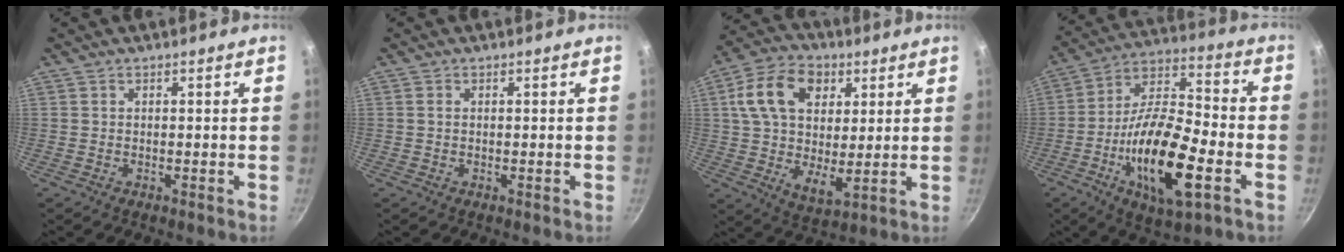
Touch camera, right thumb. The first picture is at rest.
{"total": 0.7, "force": [0.2, 0.5, 0.5], "torque": [-0.010, 0.002, 0.002]}
{"total": 16.7, "force": [5.3, 10.8, 11.5], "torque": [-0.187, -0.011, 0.086]}
{"total": 21.2, "force": [-6.6, 7.8, 18.6], "torque": [-0.327, 0.029, -0.124]}